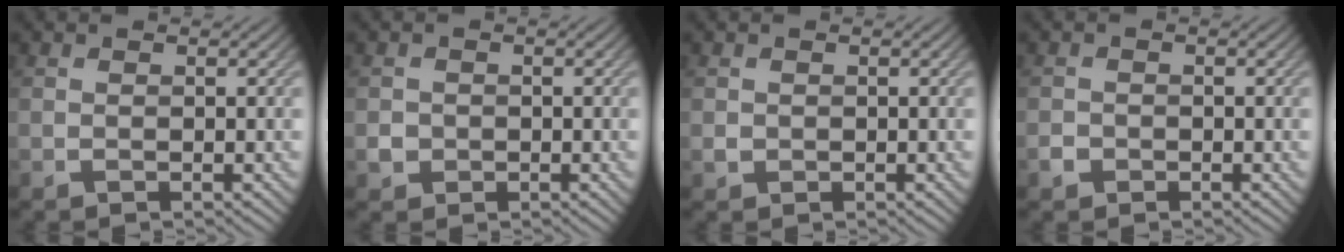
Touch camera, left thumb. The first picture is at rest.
{"total": 1.6, "force": [-0.5, 1.5, 0.3], "torque": [-0.003, -0.005, -0.011]}
{"total": 0.9, "force": [-0.1, 0.9, 0.2], "torque": [-0.002, -0.005, -0.002]}
{"total": 1.3, "force": [-0.8, 1.1, 0.3], "torque": [-0.003, -0.002, -0.017]}